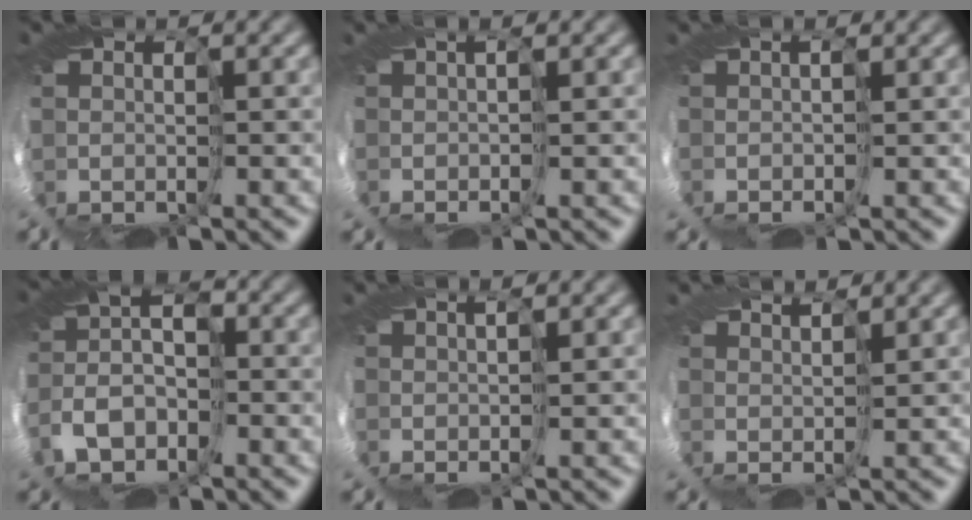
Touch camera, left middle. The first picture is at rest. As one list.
[{"total": 1.5, "force": [0.1, -1.4, -0.5], "torque": [0.030, 0.009, -0.003]}, {"total": 0.8, "force": [0.4, -0.6, -0.3], "torque": [0.020, 0.007, -0.005]}, {"total": 3.3, "force": [-2.3, 1.2, 2.0], "torque": [-0.053, 0.003, -0.075]}, {"total": 2.2, "force": [1.0, -1.8, -0.7], "torque": [0.021, 0.014, 0.002]}, {"total": 4.2, "force": [3.4, -2.0, -1.1], "torque": [0.021, 0.020, 0.018]}]